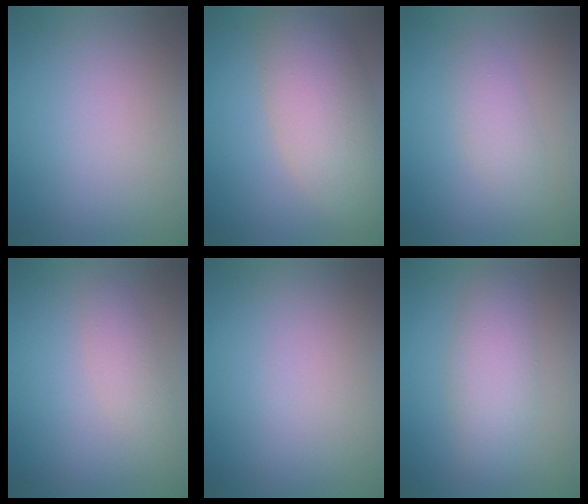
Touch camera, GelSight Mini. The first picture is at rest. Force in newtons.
{"total": 7.1, "press": 7.1, "slide": 0.5}
{"total": 1.9, "press": 1.9, "slide": 0.1}
{"total": 1.8, "press": 1.8, "slide": 0.2}
{"total": 0.0}
{"total": 3.8, "press": 3.8, "slide": 0.1}